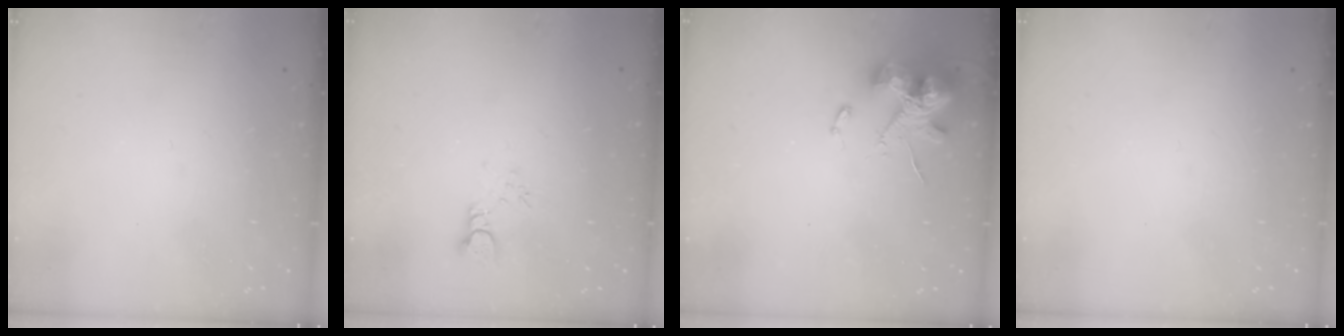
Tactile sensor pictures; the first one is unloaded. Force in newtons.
{"total": 3.3, "press": 3.3, "slide": 0.4}
{"total": 13.6, "press": 13.4, "slide": 2.1}
{"total": 0.0}